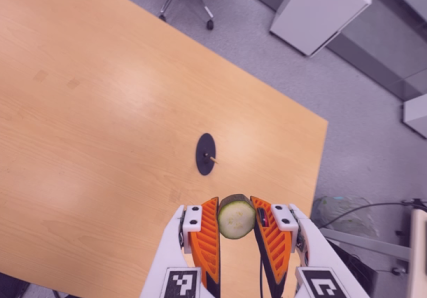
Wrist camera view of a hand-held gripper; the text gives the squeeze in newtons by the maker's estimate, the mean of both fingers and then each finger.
{"total": 7.8, "left": 7.5, "right": 8.1}